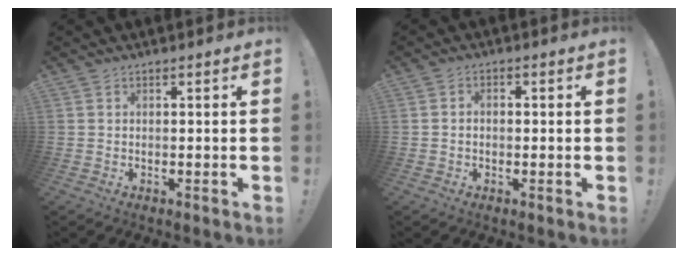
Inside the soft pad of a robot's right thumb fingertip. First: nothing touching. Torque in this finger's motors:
{"motor_torque": [-0.04, -0.32, -0.32, -0.07, -0.04]}